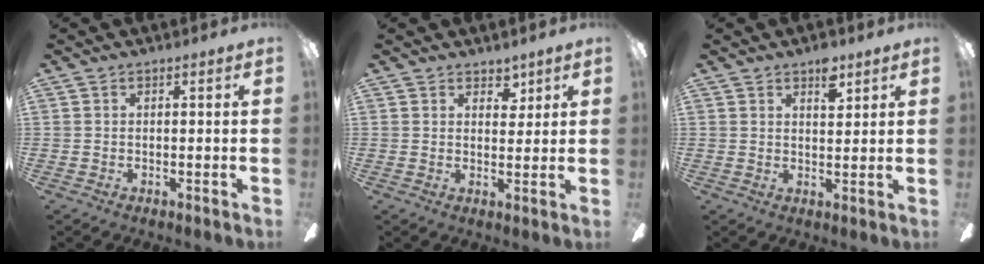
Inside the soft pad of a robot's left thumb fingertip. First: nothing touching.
{"total": 3.8, "force": [2.9, 2.2, 1.2], "torque": [0.002, -0.015, 0.047]}
{"total": 5.7, "force": [3.9, 2.6, 3.2], "torque": [-0.031, -0.020, 0.063]}